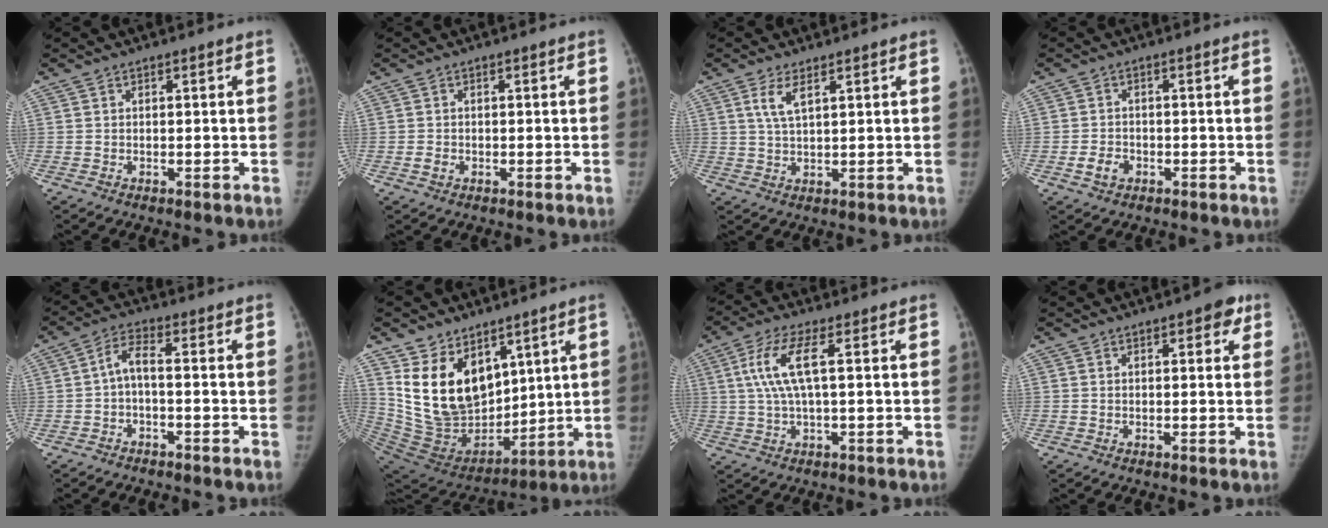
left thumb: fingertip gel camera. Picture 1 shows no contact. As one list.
[{"total": 1.5, "force": [-0.6, 1.2, 0.7], "torque": [-0.010, 0.003, -0.010]}, {"total": 4.0, "force": [1.9, 1.2, 3.3], "torque": [-0.069, -0.006, 0.043]}, {"total": 3.3, "force": [-1.5, 2.5, 1.5], "torque": [-0.021, 0.011, -0.025]}, {"total": 3.9, "force": [-1.1, 1.4, 3.5], "torque": [-0.069, 0.027, -0.026]}, {"total": 18.4, "force": [8.6, 12.1, 10.8], "torque": [-0.152, -0.053, 0.192]}, {"total": 7.8, "force": [1.6, 1.7, 7.4], "torque": [-0.182, 0.013, 0.032]}, {"total": 3.8, "force": [1.9, 1.8, 2.8], "torque": [-0.013, -0.001, 0.015]}]